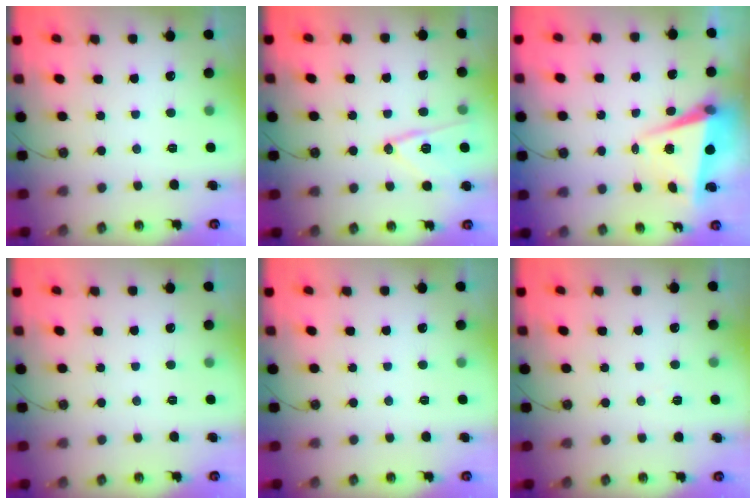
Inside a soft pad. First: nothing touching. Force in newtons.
{"total": 13.3, "press": 13.3, "slide": 1.4}
{"total": 5.2, "press": 5.0, "slide": 1.4}
{"total": 0.0}
{"total": 0.0}
{"total": 5.2, "press": 2.9, "slide": 4.2}